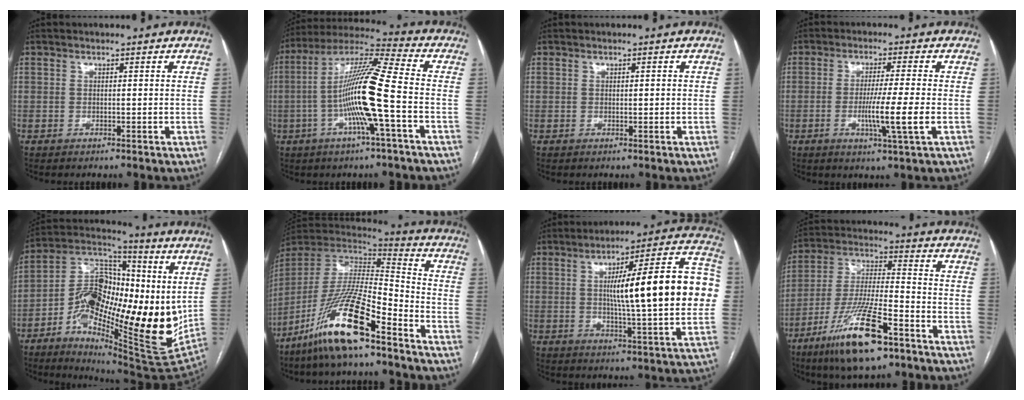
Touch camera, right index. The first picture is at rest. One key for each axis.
{"total": 15.1, "fx": -3.0, "fy": -0.3, "fz": 14.8, "tx": -0.279, "ty": 0.005, "tz": -0.067}
{"total": 0.7, "fx": 0.1, "fy": 0.2, "fz": 0.7, "tx": -0.014, "ty": 0.002, "tz": 0.005}
{"total": 7.6, "fx": -1.6, "fy": -1.0, "fz": 7.4, "tx": -0.129, "ty": -0.020, "tz": -0.032}
{"total": 23.5, "fx": -1.4, "fy": 9.9, "fz": 21.3, "tx": -0.368, "ty": 0.013, "tz": -0.023}
{"total": 18.6, "fx": -12.4, "fy": 2.4, "fz": 13.7, "tx": -0.301, "ty": -0.027, "tz": -0.234}
{"total": 22.1, "fx": 1.8, "fy": 2.4, "fz": 21.9, "tx": -0.275, "ty": 0.036, "tz": 0.022}
{"total": 16.3, "fx": -9.7, "fy": 2.8, "fz": 12.7, "tx": -0.263, "ty": -0.031, "tz": -0.174}